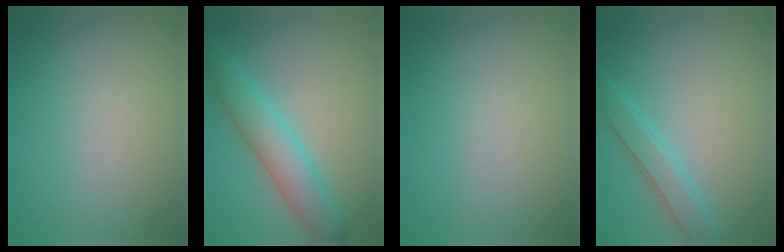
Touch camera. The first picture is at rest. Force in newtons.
{"total": 5.2, "press": 5.2, "slide": 0.1}
{"total": 0.0}
{"total": 2.8, "press": 2.8, "slide": 0.1}